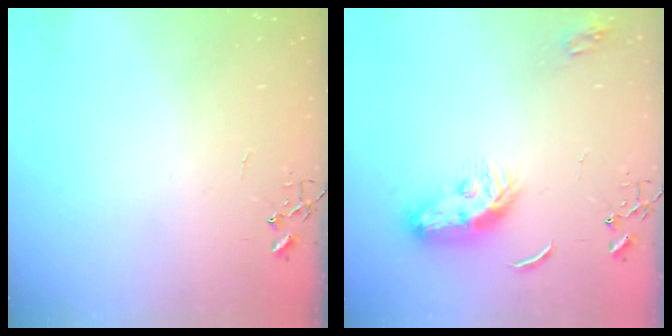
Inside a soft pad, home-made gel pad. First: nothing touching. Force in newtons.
{"total": 10.6, "press": 10.6, "slide": 0.0}